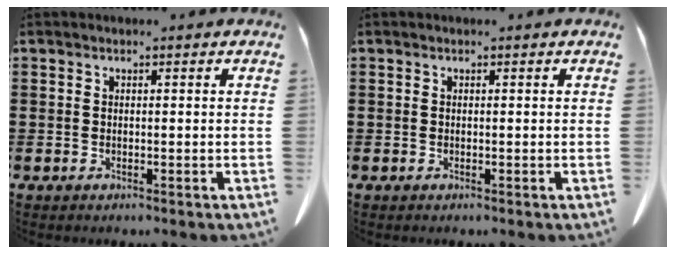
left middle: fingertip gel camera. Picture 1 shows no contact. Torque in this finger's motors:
{"motor_torque": [0.00, 0.00, 0.00, 0.01]}